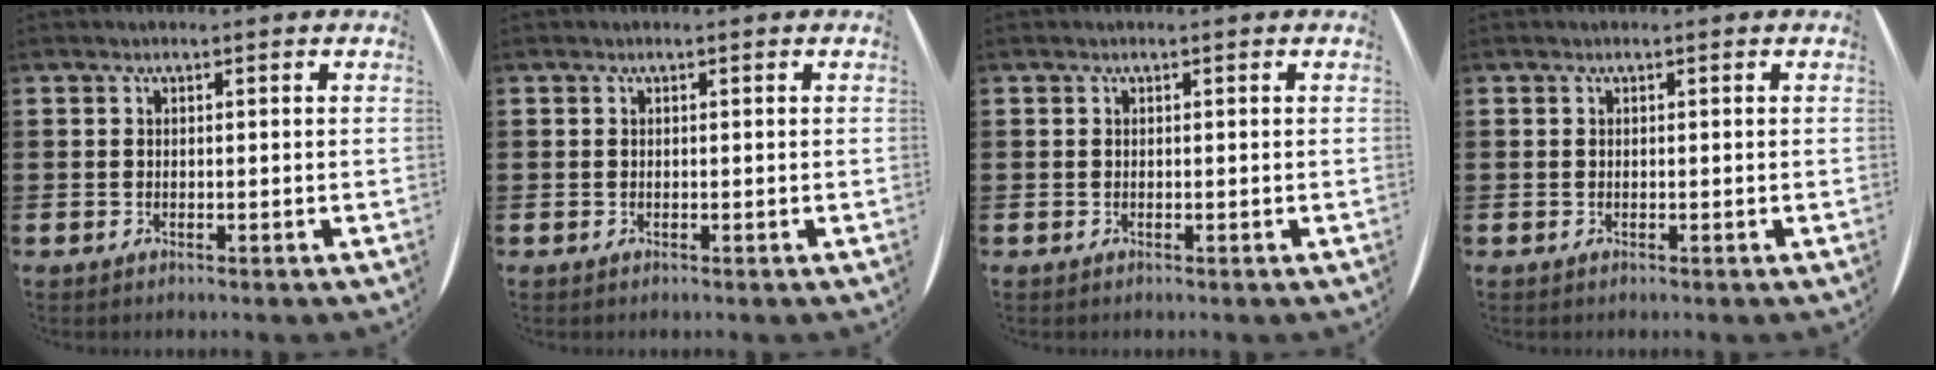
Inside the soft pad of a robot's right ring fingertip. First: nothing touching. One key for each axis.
{"total": 0.0}
{"total": 0.0}
{"total": 0.0}